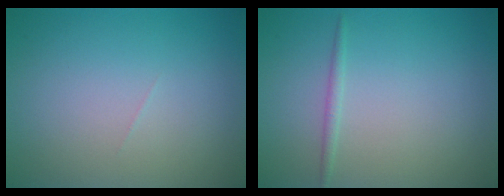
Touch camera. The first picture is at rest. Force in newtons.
{"total": 0.7, "press": 0.7, "slide": 0.0}